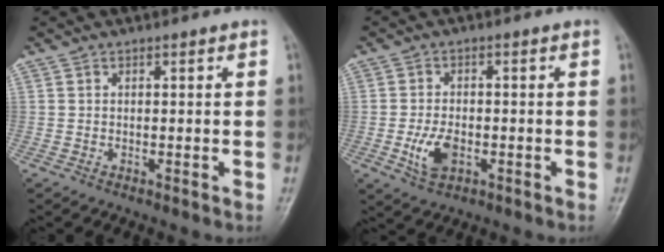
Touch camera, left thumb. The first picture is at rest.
{"total": 5.6, "force": [-1.9, 3.4, 4.1], "torque": [-0.077, 0.006, -0.031]}